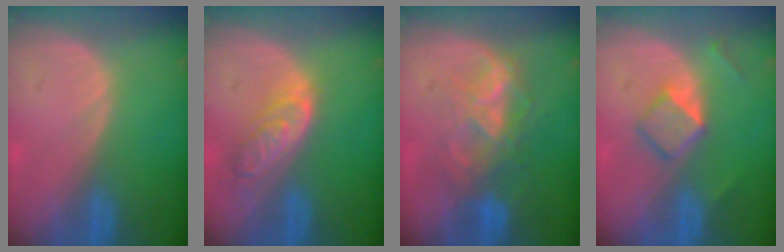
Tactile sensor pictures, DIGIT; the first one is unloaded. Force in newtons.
{"total": 6.3, "press": 5.6, "slide": 2.8}
{"total": 7.1, "press": 6.7, "slide": 2.4}
{"total": 5.1, "press": 4.5, "slide": 2.3}